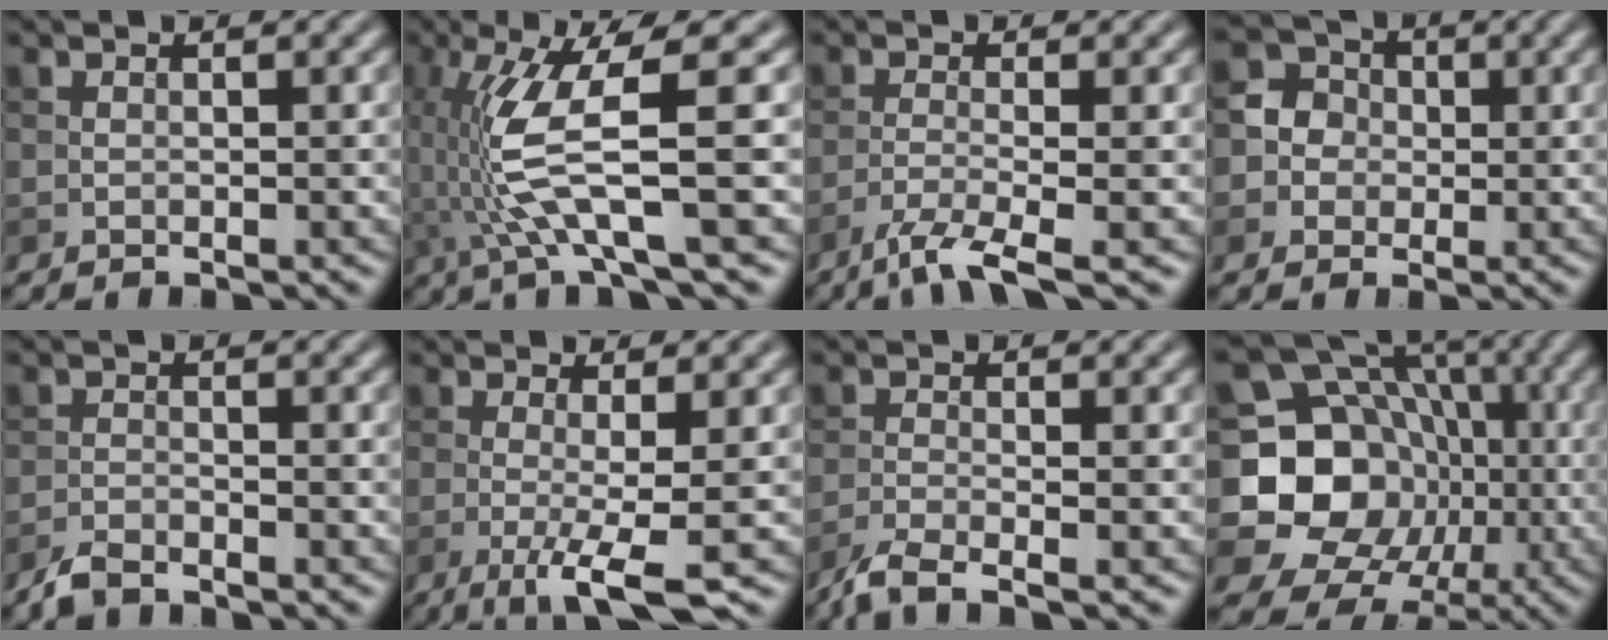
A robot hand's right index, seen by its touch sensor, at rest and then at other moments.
{"total": 7.6, "force": [-0.5, 1.3, 7.4], "torque": [-0.159, -0.001, -0.006]}
{"total": 3.9, "force": [-2.6, 0.5, 2.9], "torque": [-0.054, -0.002, -0.061]}
{"total": 3.8, "force": [0.0, 3.7, 1.0], "torque": [0.002, 0.019, -0.019]}
{"total": 2.1, "force": [-1.9, 0.5, 0.8], "torque": [-0.016, -0.001, -0.045]}
{"total": 5.3, "force": [-1.5, 1.0, 5.0], "torque": [-0.083, -0.006, -0.030]}
{"total": 3.4, "force": [-2.6, 0.6, 2.1], "torque": [-0.048, -0.009, -0.066]}
{"total": 16.1, "force": [-1.5, 14.3, 7.4], "torque": [-0.124, -0.023, -0.041]}